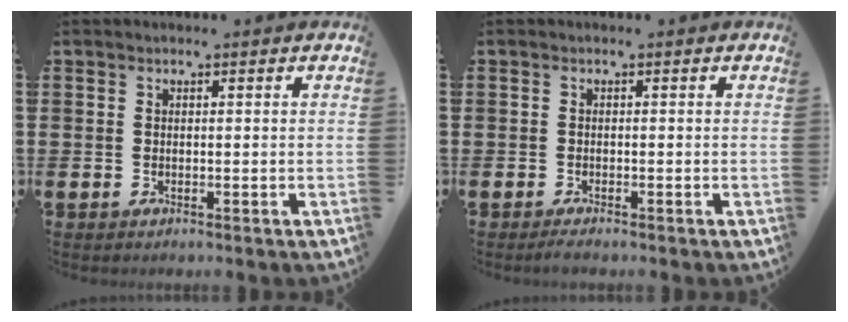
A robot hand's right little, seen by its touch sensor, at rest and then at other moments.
{"total": 0.8, "force": [-0.6, 0.1, 0.6], "torque": [-0.009, -0.002, -0.012]}